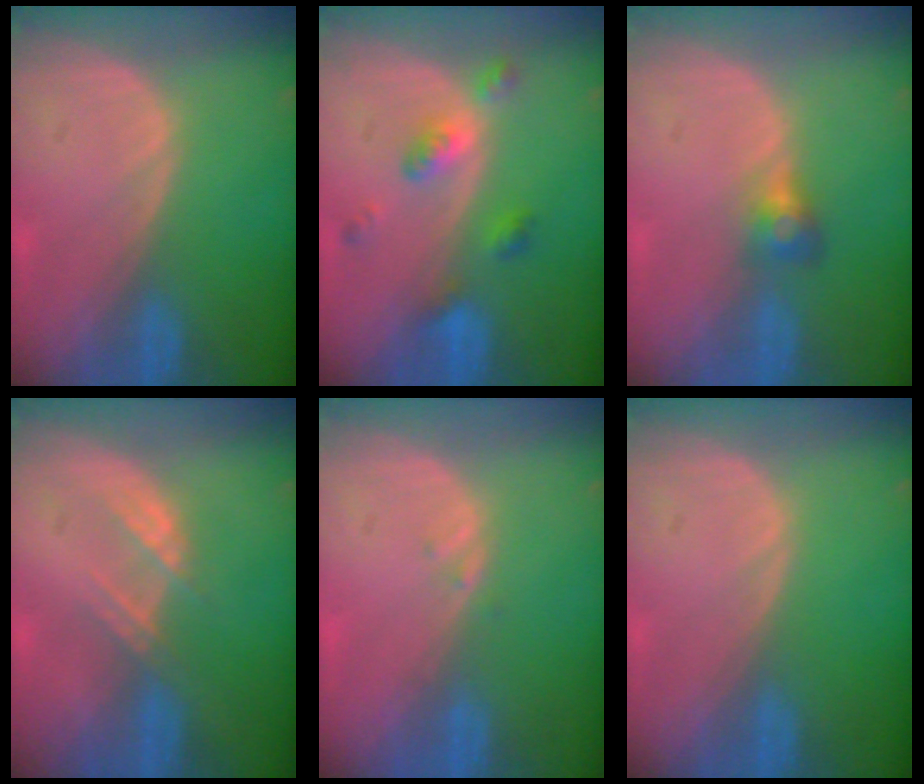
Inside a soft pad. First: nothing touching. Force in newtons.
{"total": 5.1, "press": 4.6, "slide": 2.2}
{"total": 2.8, "press": 2.7, "slide": 0.9}
{"total": 2.7, "press": 2.7, "slide": 0.3}
{"total": 0.7, "press": 0.6, "slide": 0.3}
{"total": 0.0}